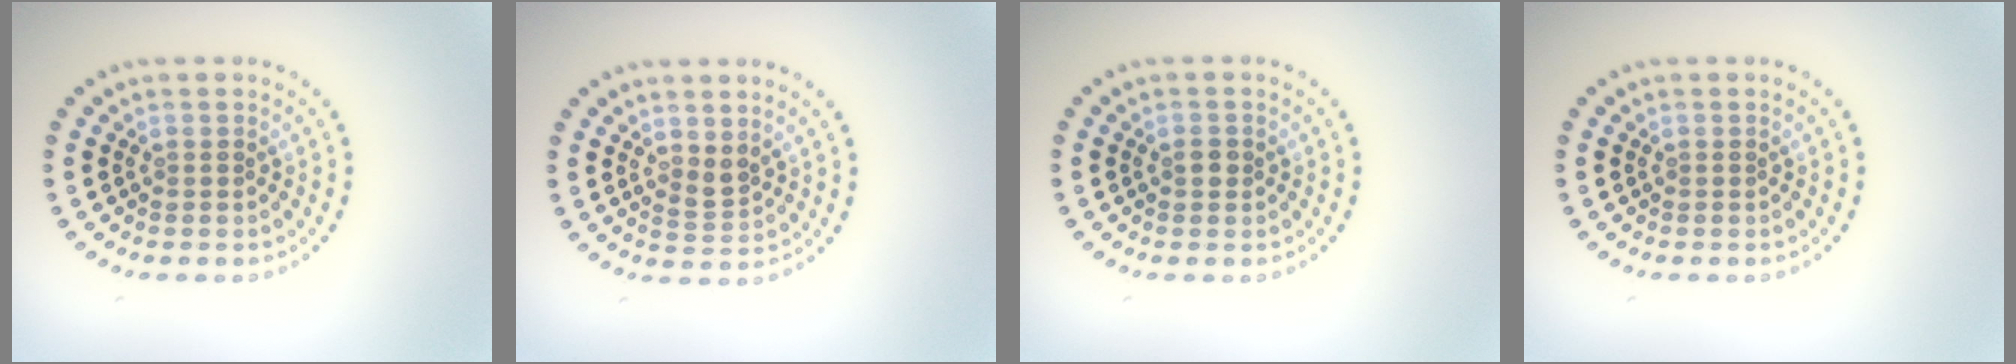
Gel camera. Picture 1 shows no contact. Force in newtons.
{"total": 1.5, "press": 1.3, "slide": 0.8}
{"total": 0.9, "press": 0.9, "slide": 0.2}
{"total": 0.0}